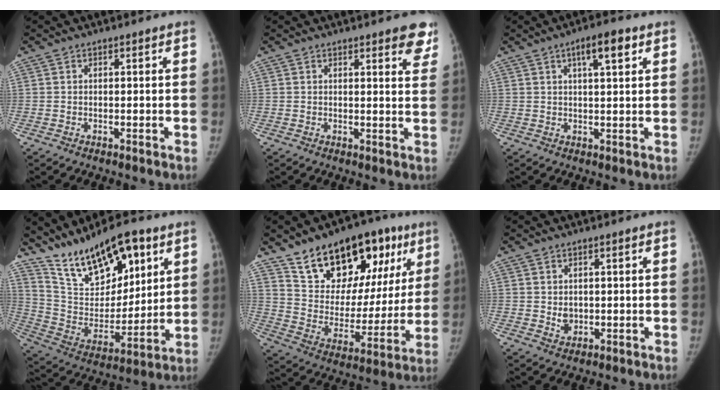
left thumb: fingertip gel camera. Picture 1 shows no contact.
{"total": 6.4, "force": [4.5, 1.9, 4.1], "torque": [-0.021, -0.019, 0.043]}
{"total": 6.1, "force": [2.9, 1.6, 5.1], "torque": [-0.073, -0.003, 0.044]}
{"total": 20.5, "force": [12.7, 9.3, 13.2], "torque": [-0.181, -0.054, 0.234]}
{"total": 25.5, "force": [14.8, 13.8, 15.5], "torque": [-0.180, -0.032, 0.240]}
{"total": 2.6, "force": [0.1, 2.1, 1.4], "torque": [-0.013, -0.003, 0.010]}